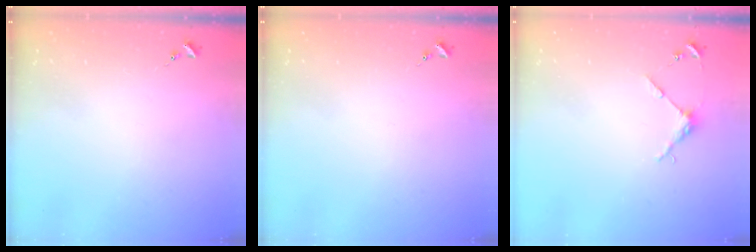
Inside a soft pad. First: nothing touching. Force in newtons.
{"total": 0.0}
{"total": 3.8, "press": 3.7, "slide": 0.4}